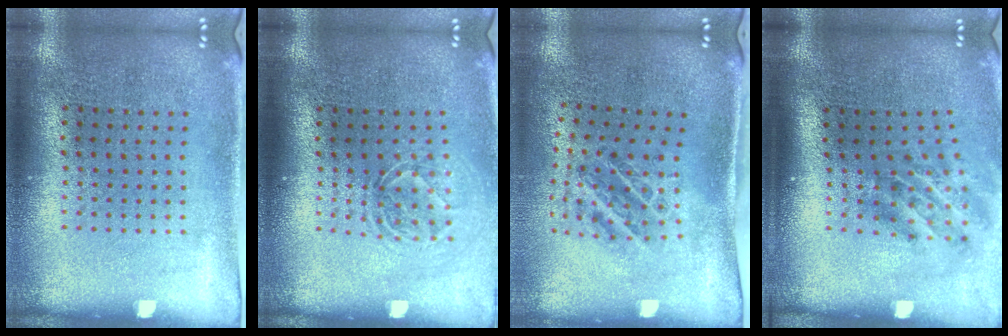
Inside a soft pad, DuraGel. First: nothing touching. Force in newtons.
{"total": 1.7, "press": 1.2, "slide": 1.1}
{"total": 1.1, "press": 1.0, "slide": 0.3}
{"total": 1.9, "press": 1.2, "slide": 1.5}